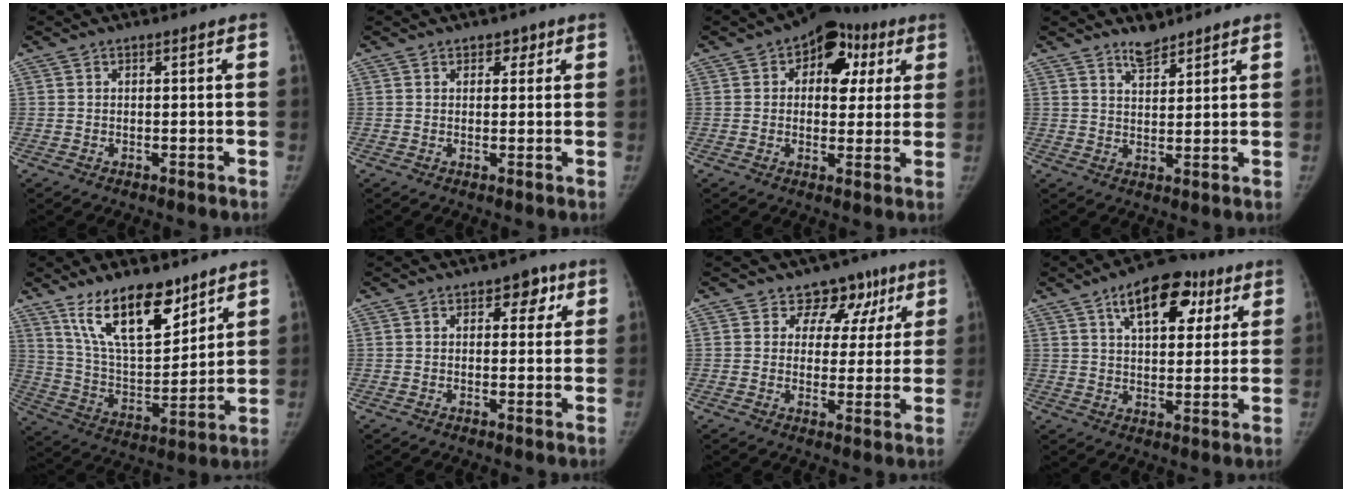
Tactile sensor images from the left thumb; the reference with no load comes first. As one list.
[{"total": 2.0, "force": [1.2, 1.5, 0.7], "torque": [0.014, -0.004, 0.012]}, {"total": 13.0, "force": [4.6, 8.6, 8.5], "torque": [-0.052, 0.010, 0.059]}, {"total": 3.9, "force": [3.4, 1.5, 1.3], "torque": [-0.007, -0.028, 0.060]}, {"total": 17.4, "force": [11.8, 7.1, 10.6], "torque": [-0.136, -0.073, 0.222]}, {"total": 4.4, "force": [2.0, 2.9, 2.6], "torque": [0.000, -0.004, 0.021]}, {"total": 8.9, "force": [5.4, 6.7, 2.0], "torque": [0.028, -0.014, 0.064]}, {"total": 14.5, "force": [7.0, 7.7, 10.2], "torque": [-0.107, -0.007, 0.103]}]